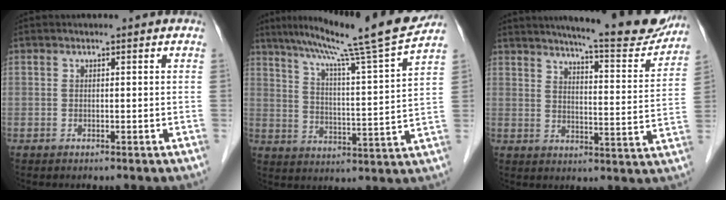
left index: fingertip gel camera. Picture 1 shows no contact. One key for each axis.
{"total": 17.3, "fx": 14.5, "fy": -2.4, "fz": 9.2, "tx": -0.149, "ty": -0.025, "tz": 0.204}
{"total": 17.4, "fx": 15.8, "fy": 1.5, "fz": 7.3, "tx": -0.101, "ty": -0.043, "tz": 0.196}